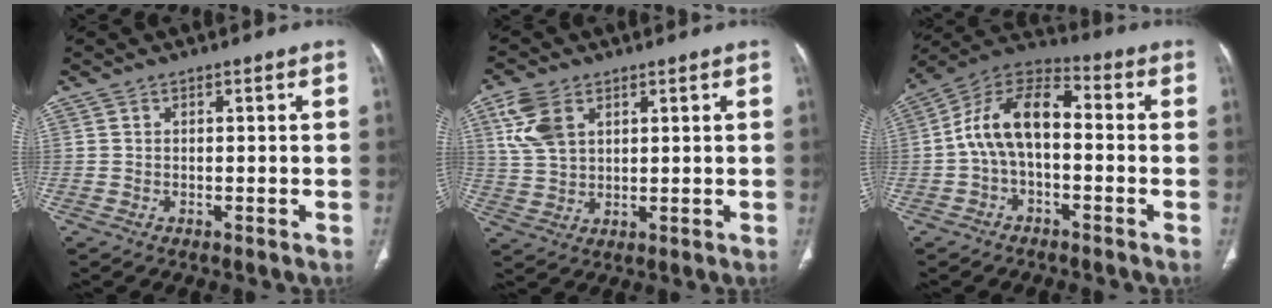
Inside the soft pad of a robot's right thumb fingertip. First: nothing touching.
{"total": 9.8, "force": [4.3, 6.0, 6.4], "torque": [-0.131, -0.007, 0.093]}
{"total": 12.5, "force": [-0.8, 7.2, 10.2], "torque": [-0.177, 0.043, -0.027]}